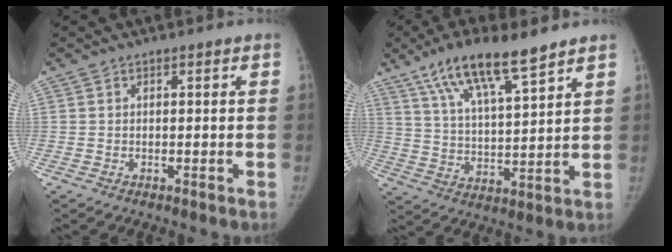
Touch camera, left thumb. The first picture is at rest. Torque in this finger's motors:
{"motor_torque": [0.61, 0.61, 0.52, -0.33, 0.11]}